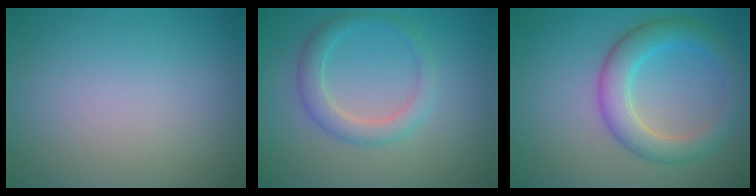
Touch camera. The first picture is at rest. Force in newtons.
{"total": 2.7, "press": 2.7, "slide": 0.1}
{"total": 4.6, "press": 4.6, "slide": 0.1}